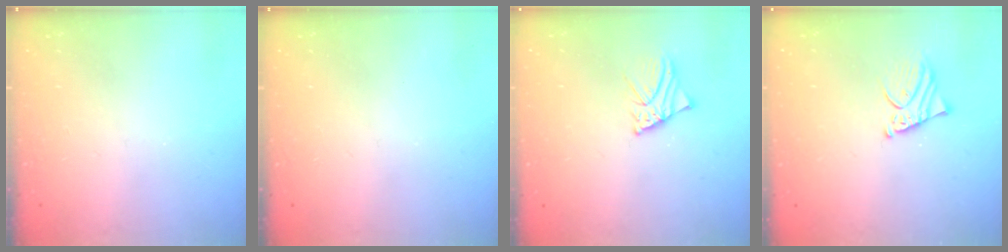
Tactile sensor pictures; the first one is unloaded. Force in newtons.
{"total": 0.0}
{"total": 2.3, "press": 2.3, "slide": 0.3}
{"total": 2.9, "press": 2.9, "slide": 0.3}